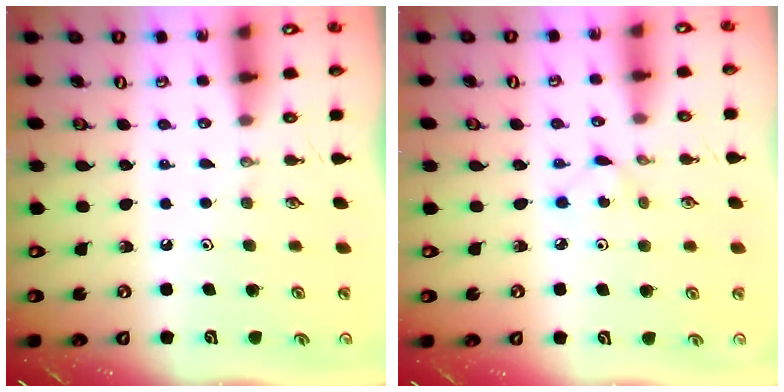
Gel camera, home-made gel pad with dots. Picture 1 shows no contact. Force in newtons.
{"total": 3.0, "press": 3.0, "slide": 0.3}